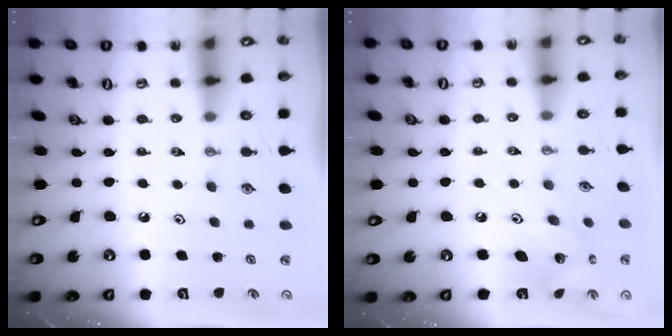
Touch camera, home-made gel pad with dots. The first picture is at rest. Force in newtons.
{"total": 9.6, "press": 9.6, "slide": 0.3}